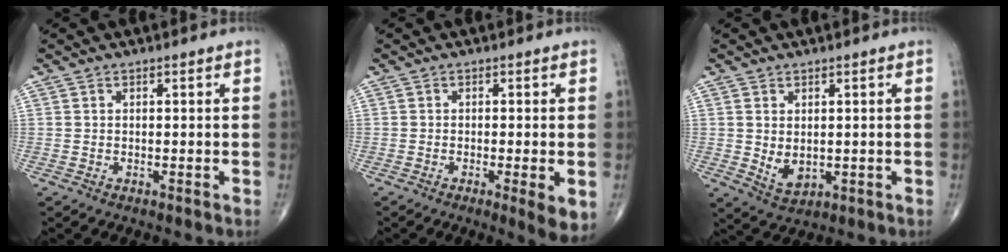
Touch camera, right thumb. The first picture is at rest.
{"total": 4.8, "force": [-1.3, 0.8, 4.6], "torque": [-0.070, -0.014, -0.021]}
{"total": 4.2, "force": [0.2, 2.8, 3.1], "torque": [-0.044, -0.009, 0.017]}